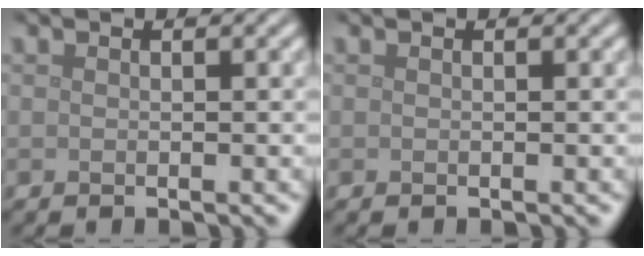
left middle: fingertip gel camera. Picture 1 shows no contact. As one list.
[{"total": 0.0}]